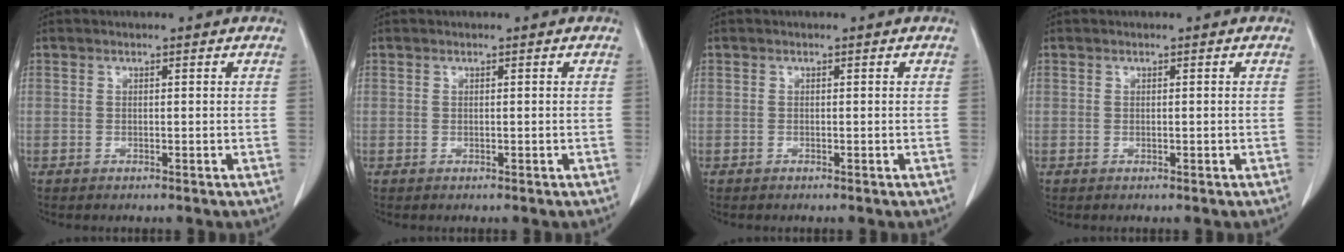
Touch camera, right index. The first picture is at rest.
{"total": 0.0}
{"total": 0.0}
{"total": 0.0}